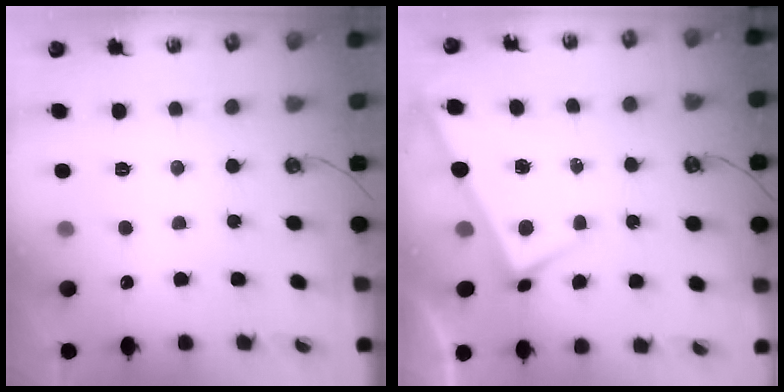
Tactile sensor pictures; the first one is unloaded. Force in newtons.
{"total": 3.1, "press": 3.1, "slide": 0.0}